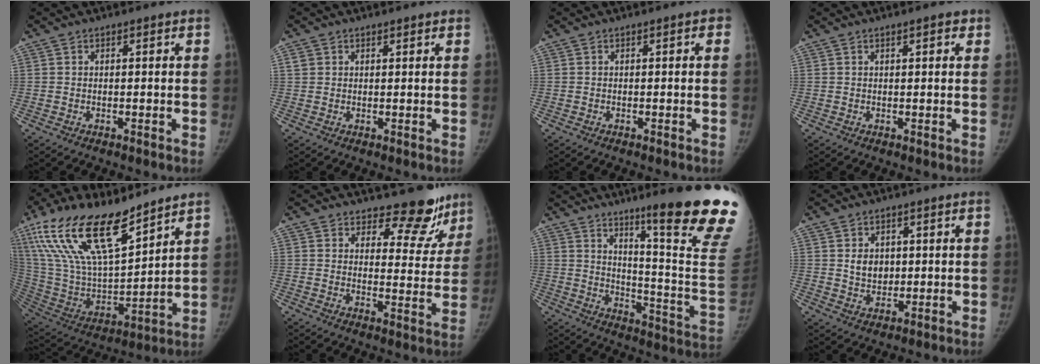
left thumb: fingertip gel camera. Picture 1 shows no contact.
{"total": 2.1, "force": [1.3, 1.5, 0.5], "torque": [0.008, -0.006, 0.021]}
{"total": 1.0, "force": [0.2, 0.4, 0.9], "torque": [-0.007, 0.003, 0.001]}
{"total": 1.9, "force": [1.1, 0.6, 1.4], "torque": [-0.011, -0.001, 0.014]}
{"total": 25.3, "force": [16.6, 9.4, 16.6], "torque": [-0.304, -0.050, 0.314]}
{"total": 12.0, "force": [10.5, 5.4, 2.5], "torque": [0.025, -0.087, 0.125]}
{"total": 24.7, "force": [15.9, 0.7, 18.9], "torque": [-0.221, -0.123, 0.229]}
{"total": 4.9, "force": [1.2, 3.9, 2.6], "torque": [-0.020, -0.011, 0.028]}